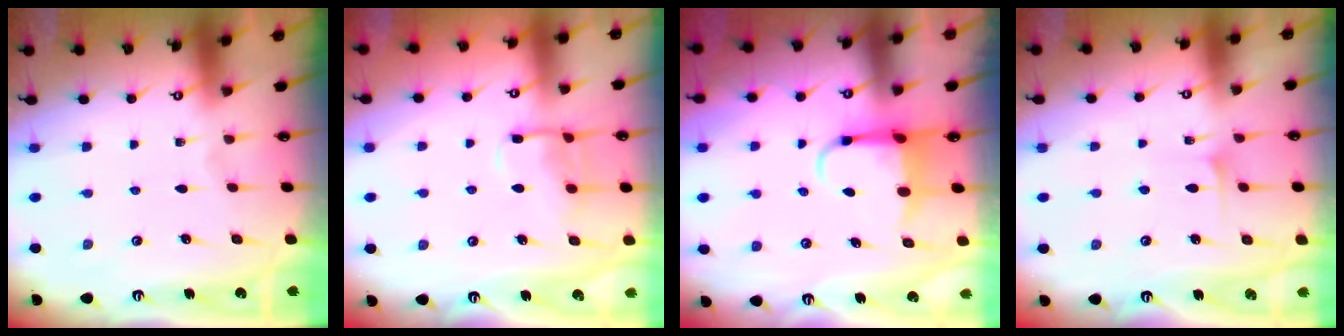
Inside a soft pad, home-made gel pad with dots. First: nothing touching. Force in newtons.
{"total": 10.8, "press": 10.7, "slide": 1.1}
{"total": 5.2, "press": 5.1, "slide": 1.0}
{"total": 6.2, "press": 6.1, "slide": 1.0}